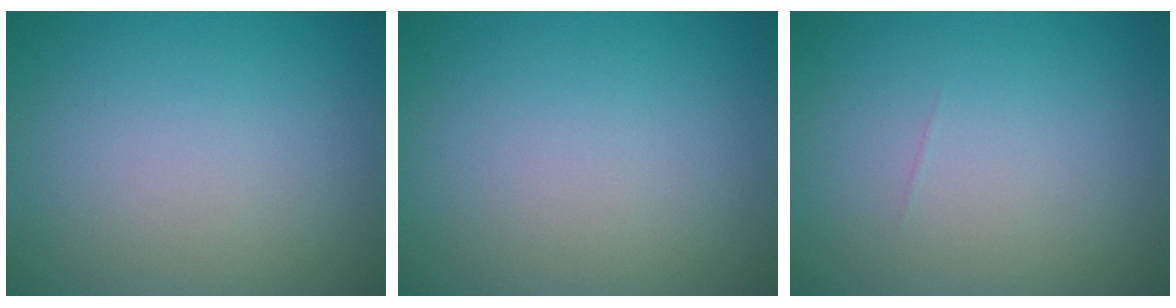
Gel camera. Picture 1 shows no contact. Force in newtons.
{"total": 0.0}
{"total": 0.0}